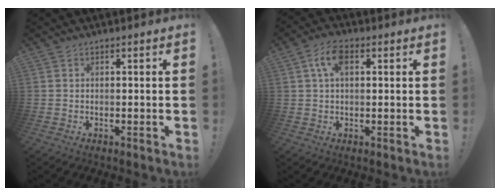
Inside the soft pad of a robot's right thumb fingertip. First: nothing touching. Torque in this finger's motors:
{"motor_torque": [0.36, 0.33, 0.17, -0.16, 0.02]}